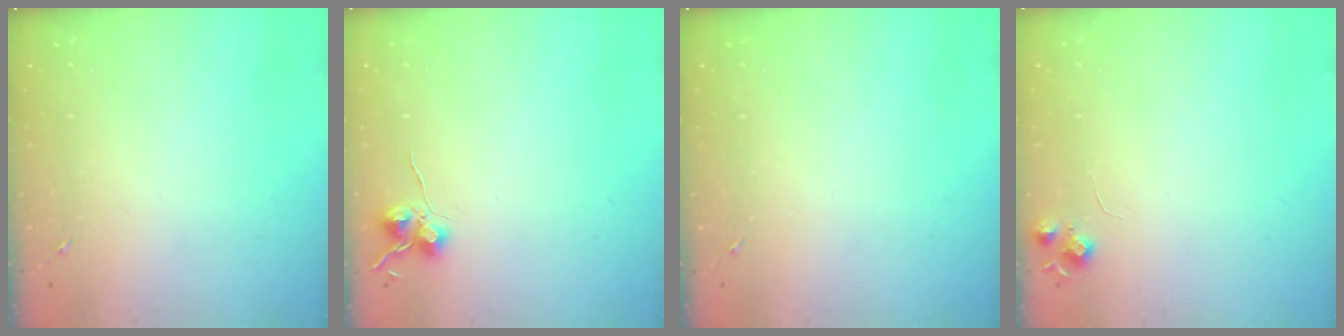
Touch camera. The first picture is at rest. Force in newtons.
{"total": 6.9, "press": 6.9, "slide": 0.6}
{"total": 0.0}
{"total": 6.5, "press": 6.5, "slide": 0.8}